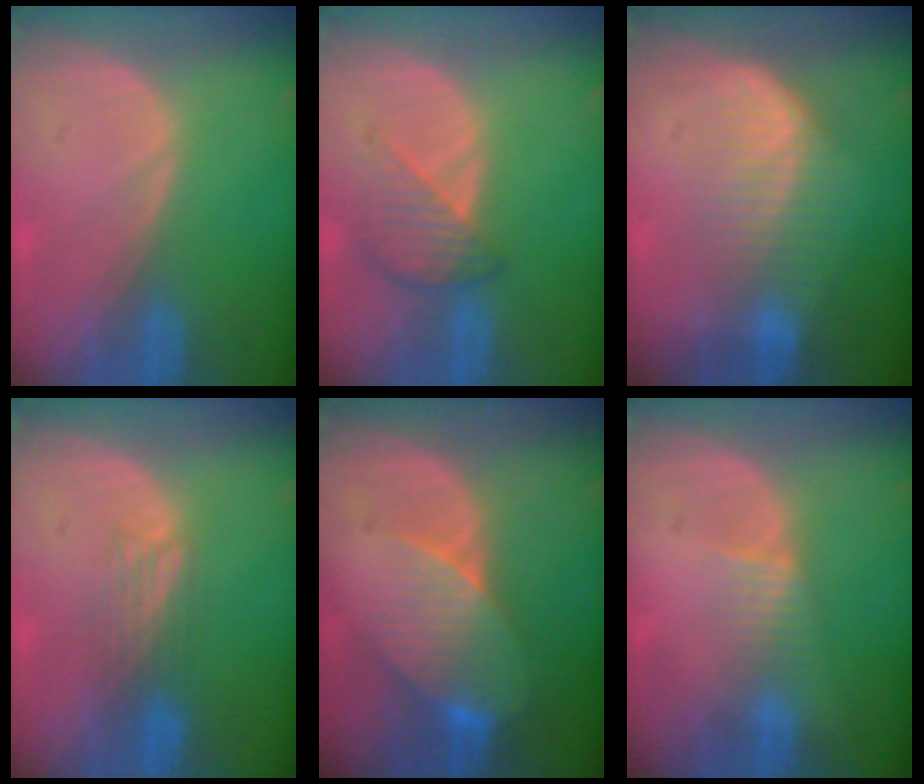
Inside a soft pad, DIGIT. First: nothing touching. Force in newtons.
{"total": 4.6, "press": 4.3, "slide": 1.8}
{"total": 6.7, "press": 6.2, "slide": 2.4}
{"total": 4.0, "press": 3.3, "slide": 2.2}
{"total": 8.3, "press": 7.3, "slide": 3.9}
{"total": 2.6, "press": 2.4, "slide": 0.9}